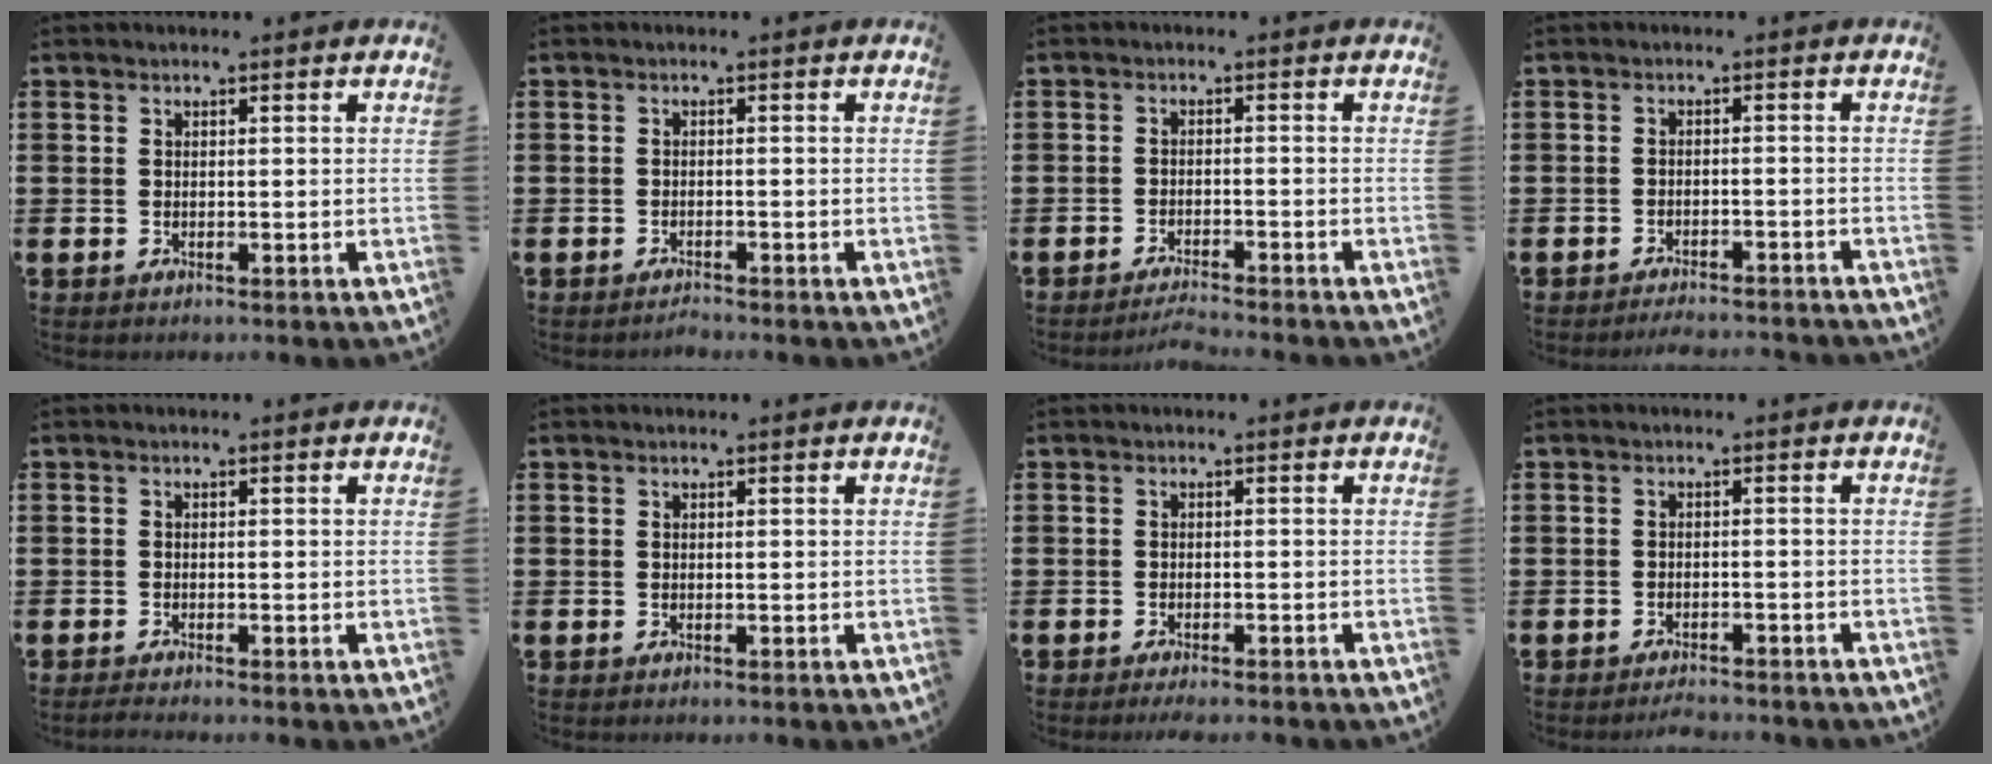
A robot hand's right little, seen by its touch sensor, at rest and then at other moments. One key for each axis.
{"total": 0.8, "fx": -0.8, "fy": -0.1, "fz": 0.0, "tx": -0.003, "ty": 0.000, "tz": -0.016}
{"total": 1.9, "fx": -1.8, "fy": -0.3, "fz": 0.5, "tx": -0.007, "ty": 0.005, "tz": -0.035}
{"total": 2.0, "fx": -2.0, "fy": -0.2, "fz": 0.1, "tx": -0.004, "ty": 0.005, "tz": -0.042}
{"total": 0.7, "fx": -0.6, "fy": 0.0, "fz": 0.4, "tx": -0.007, "ty": -0.002, "tz": -0.011}
{"total": 0.0}
{"total": 1.0, "fx": -0.9, "fy": -0.1, "fz": 0.5, "tx": -0.009, "ty": 0.000, "tz": -0.017}
{"total": 1.5, "fx": -1.5, "fy": 0.0, "fz": 0.1, "tx": -0.007, "ty": 0.004, "tz": -0.030}